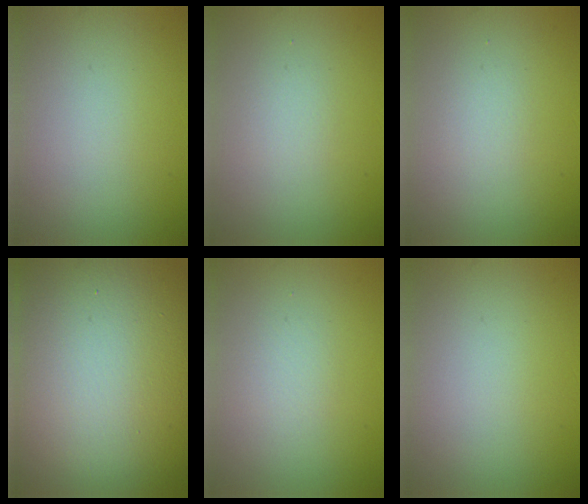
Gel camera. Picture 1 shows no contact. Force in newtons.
{"total": 1.1, "press": 1.1, "slide": 0.1}
{"total": 1.1, "press": 1.1, "slide": 0.1}
{"total": 23.6, "press": 23.6, "slide": 1.1}
{"total": 1.2, "press": 1.2, "slide": 0.1}
{"total": 0.0}